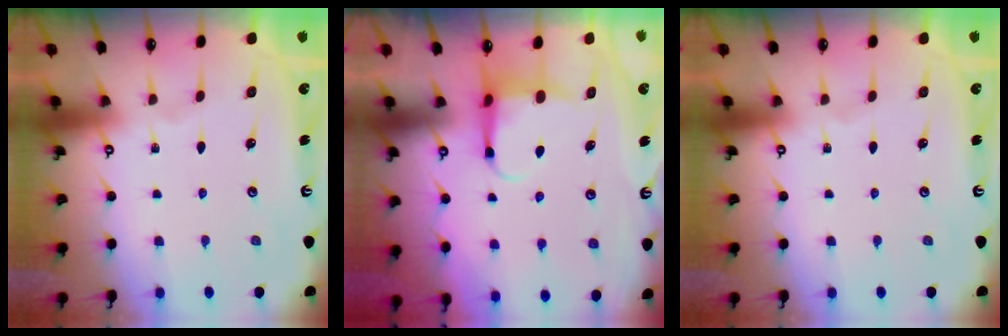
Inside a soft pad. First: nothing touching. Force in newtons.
{"total": 4.8, "press": 4.7, "slide": 0.9}
{"total": 0.0}